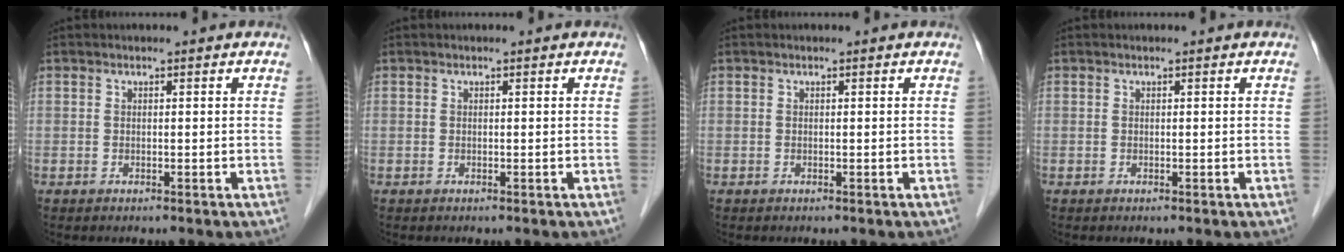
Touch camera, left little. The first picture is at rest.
{"total": 0.0}
{"total": 0.0}
{"total": 0.0}